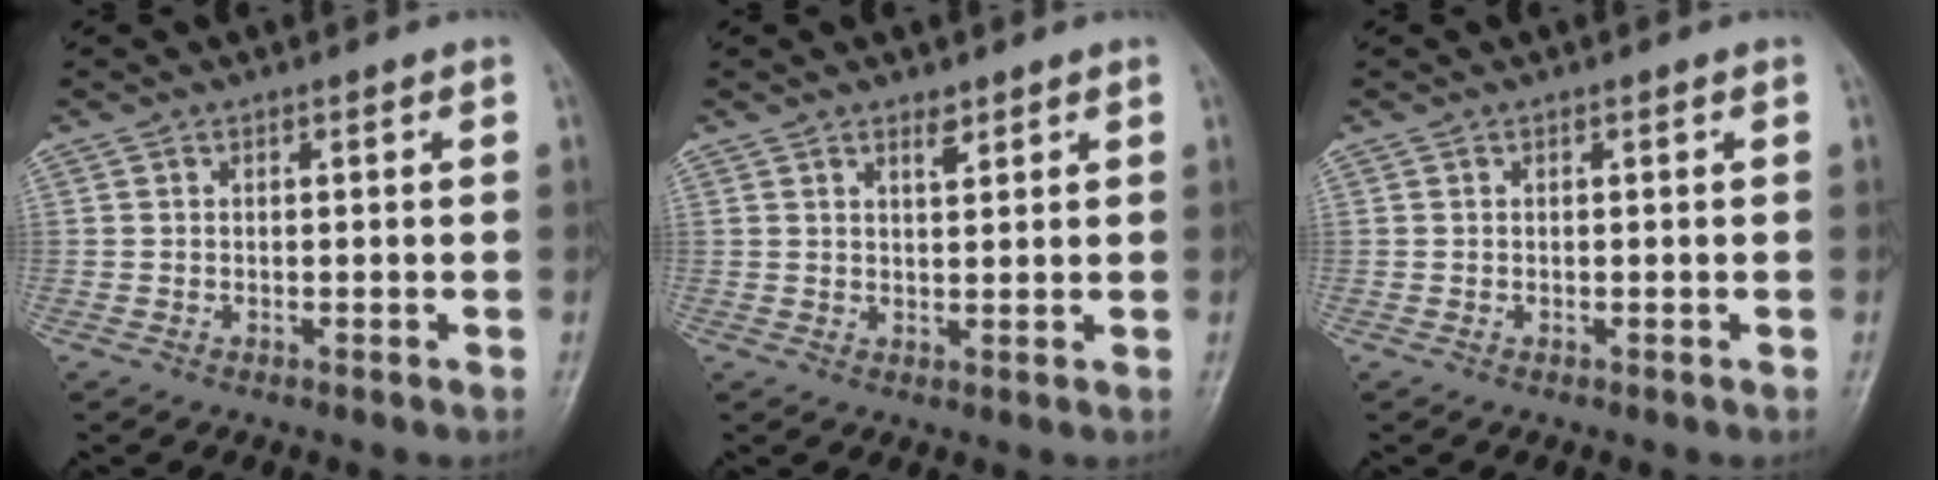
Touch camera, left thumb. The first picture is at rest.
{"total": 2.2, "force": [1.6, 0.9, 1.2], "torque": [-0.012, -0.011, 0.027]}
{"total": 0.0}